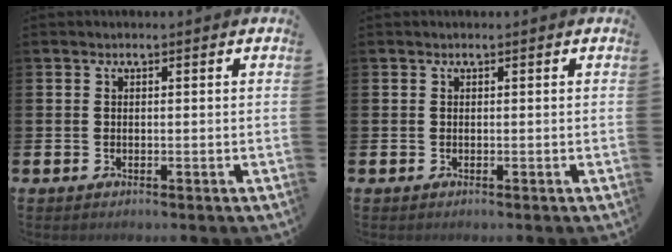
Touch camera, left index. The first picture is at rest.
{"total": 0.0}